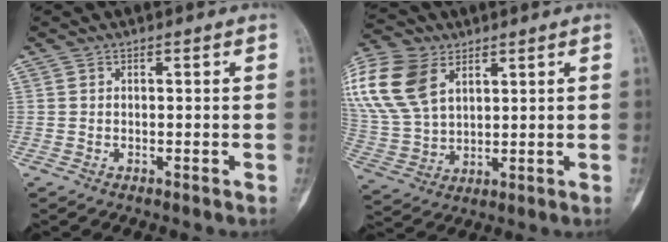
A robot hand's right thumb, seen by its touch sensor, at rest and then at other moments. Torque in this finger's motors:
{"motor_torque": [-0.80, 1.04, 0.17, -0.11, 0.12]}